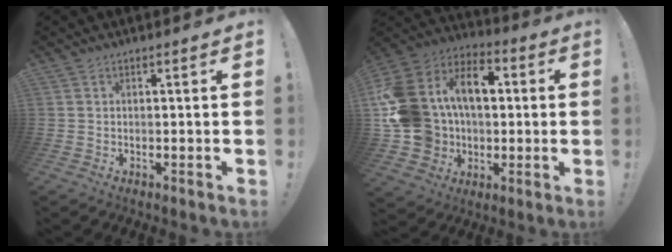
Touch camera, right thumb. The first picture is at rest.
{"total": 20.4, "force": [3.8, 16.5, 11.5], "torque": [-0.241, -0.002, 0.098]}